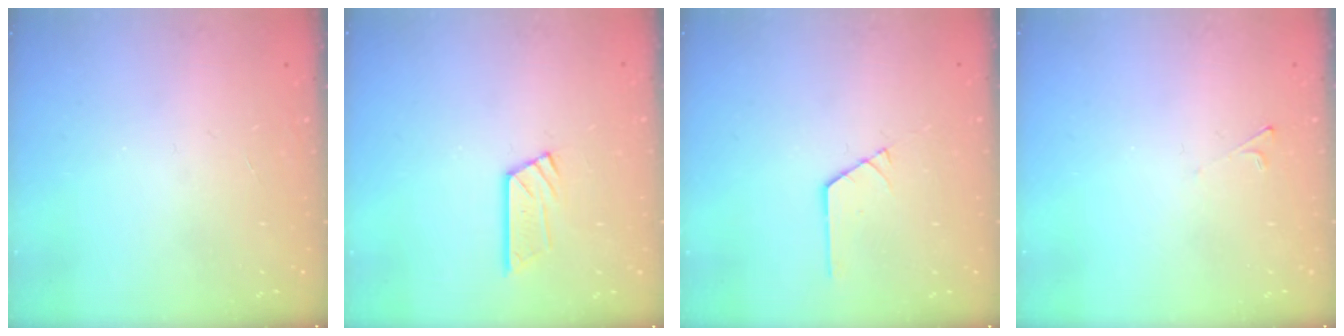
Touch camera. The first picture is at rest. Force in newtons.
{"total": 6.7, "press": 6.7, "slide": 0.2}
{"total": 1.2, "press": 1.2, "slide": 0.1}
{"total": 2.0, "press": 1.9, "slide": 0.4}